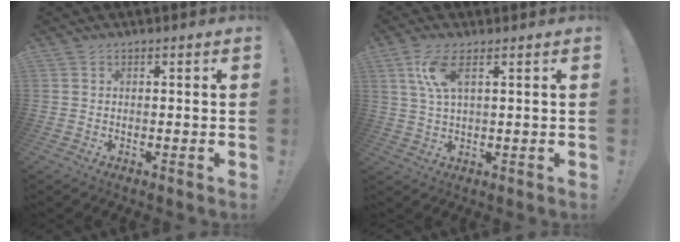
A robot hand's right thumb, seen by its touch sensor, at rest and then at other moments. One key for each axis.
{"total": 7.1, "fx": 2.9, "fy": 2.0, "fz": 6.2, "tx": -0.113, "ty": -0.003, "tz": 0.051}